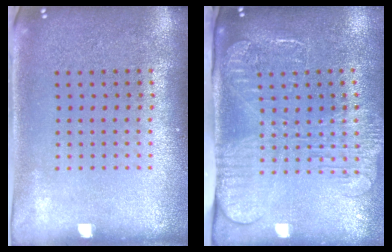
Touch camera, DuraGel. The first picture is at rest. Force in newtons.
{"total": 2.6, "press": 2.0, "slide": 1.7}